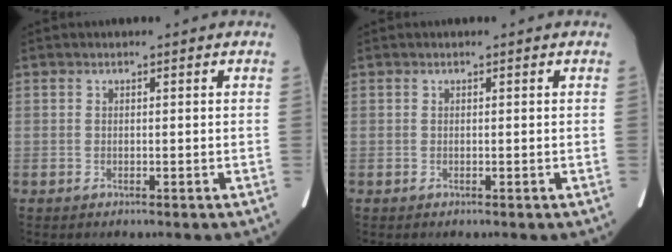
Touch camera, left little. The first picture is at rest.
{"total": 0.0}